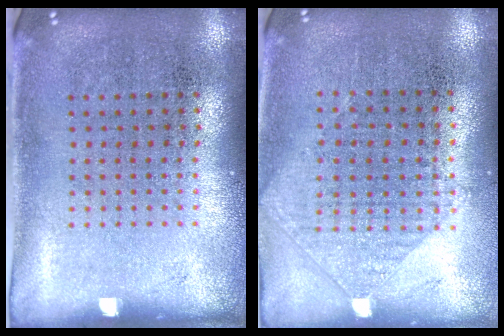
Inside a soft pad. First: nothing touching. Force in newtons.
{"total": 0.9, "press": 0.8, "slide": 0.3}